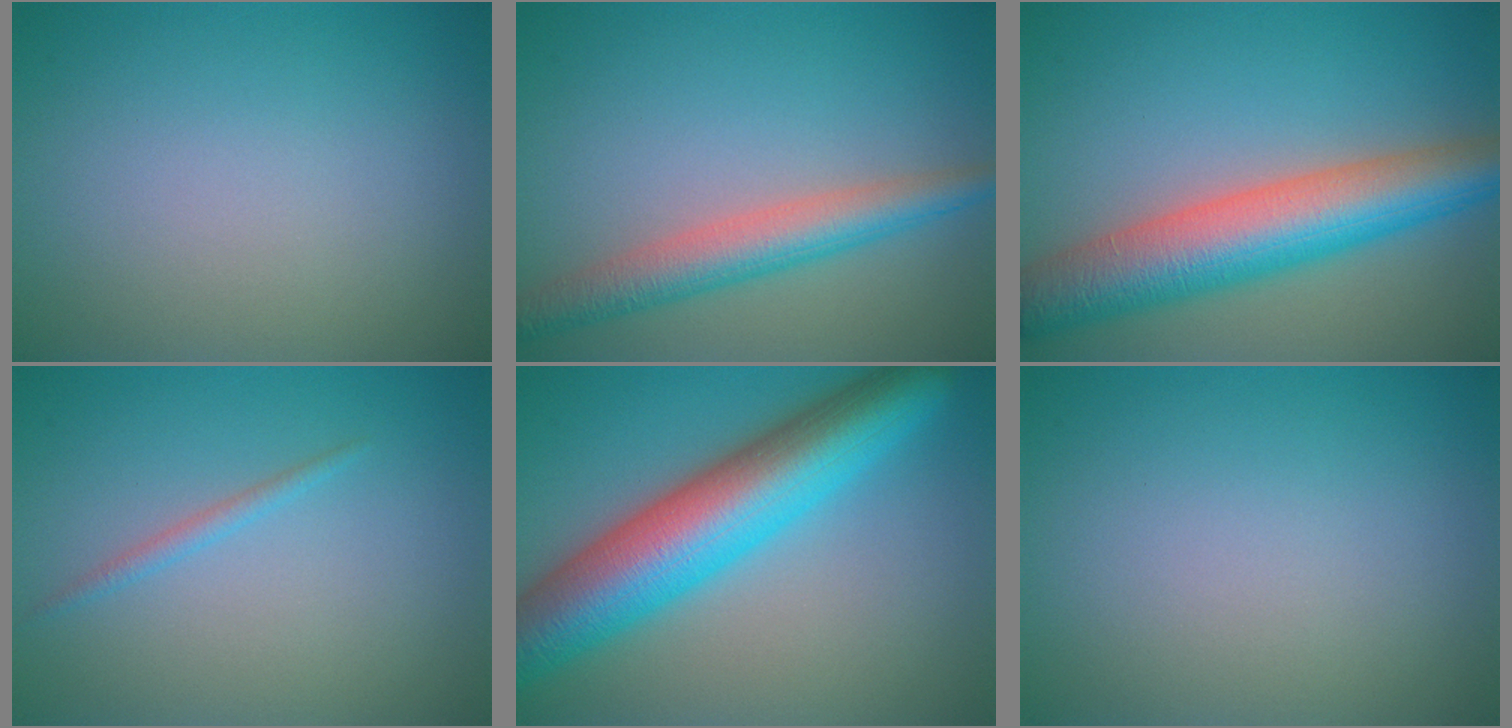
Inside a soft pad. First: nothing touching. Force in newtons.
{"total": 4.5, "press": 4.5, "slide": 0.2}
{"total": 9.1, "press": 9.1, "slide": 0.3}
{"total": 1.0, "press": 1.0, "slide": 0.0}
{"total": 11.0, "press": 11.0, "slide": 0.2}
{"total": 0.0}